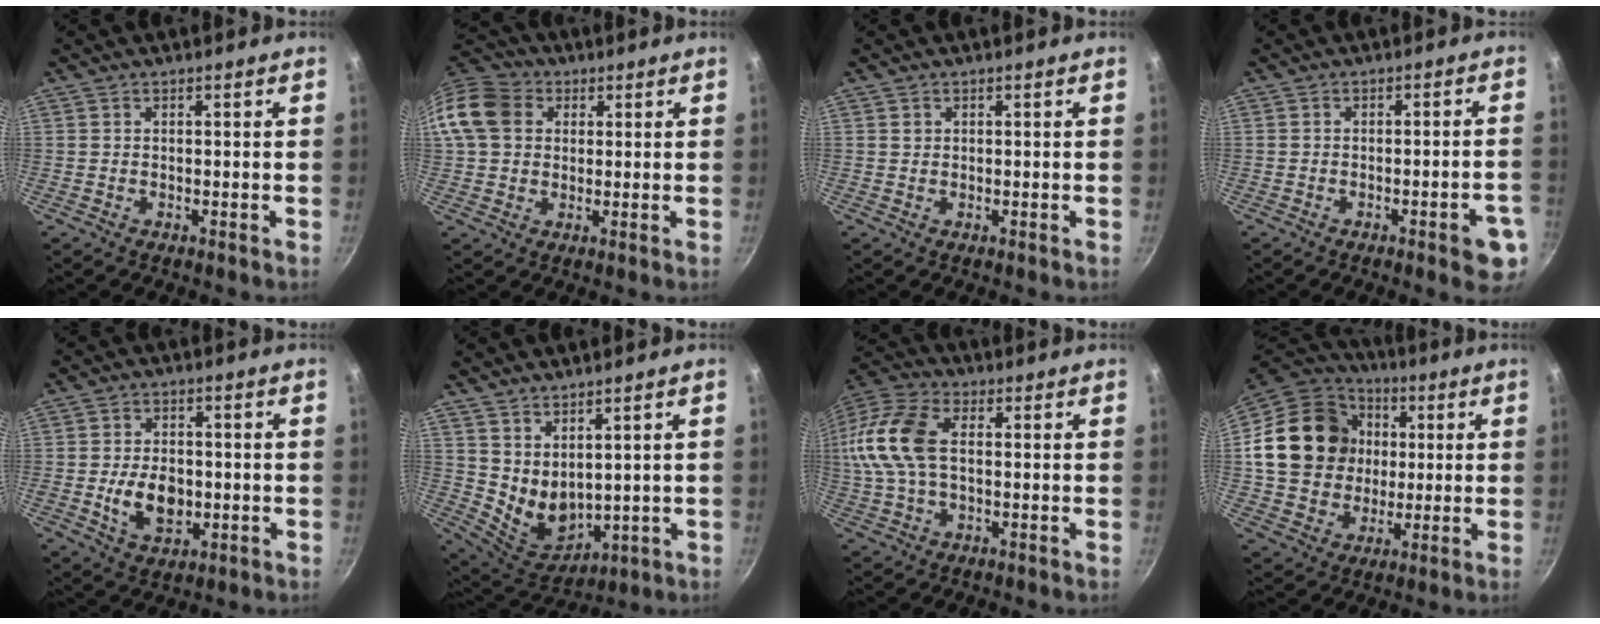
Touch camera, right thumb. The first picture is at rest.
{"total": 12.8, "force": [2.7, 10.5, 6.7], "torque": [-0.120, 0.023, 0.034]}
{"total": 0.7, "force": [0.3, 0.6, 0.1], "torque": [0.000, 0.002, 0.003]}
{"total": 6.8, "force": [-3.0, 1.8, 5.9], "torque": [-0.056, 0.016, -0.031]}
{"total": 9.0, "force": [-1.4, 6.1, 6.5], "torque": [-0.088, 0.001, -0.018]}
{"total": 8.9, "force": [4.1, 5.3, 5.9], "torque": [-0.087, -0.047, 0.100]}
{"total": 16.3, "force": [1.6, 9.9, 12.9], "torque": [-0.273, 0.028, 0.014]}
{"total": 21.3, "force": [2.3, 18.0, 11.0], "torque": [-0.177, 0.023, 0.040]}